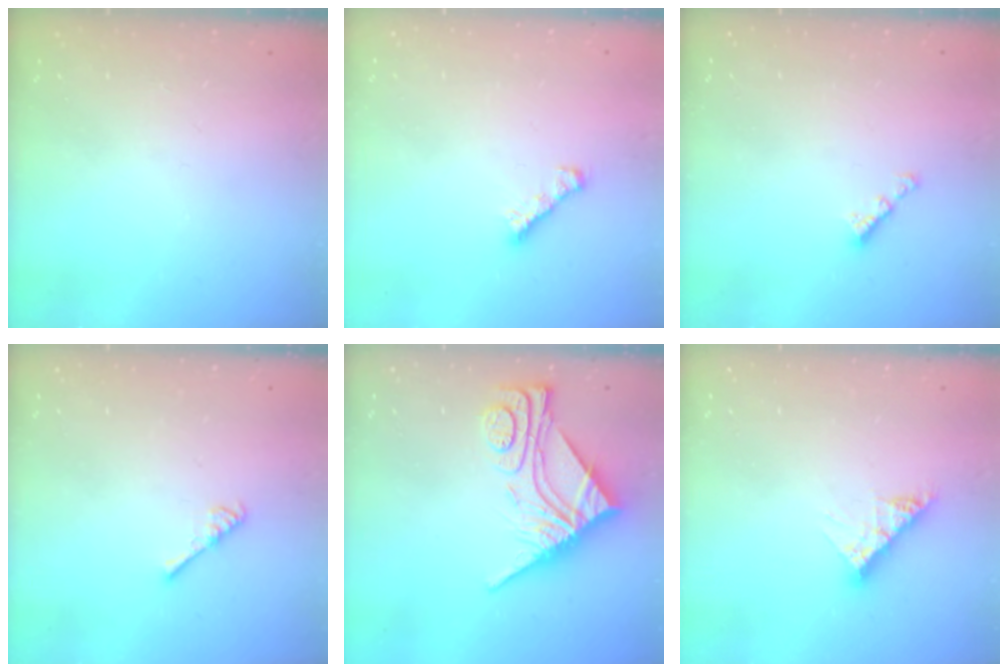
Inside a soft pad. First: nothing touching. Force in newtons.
{"total": 1.9, "press": 1.8, "slide": 0.6}
{"total": 2.3, "press": 2.3, "slide": 0.4}
{"total": 2.6, "press": 2.6, "slide": 0.5}
{"total": 11.3, "press": 11.2, "slide": 1.4}
{"total": 8.6, "press": 8.5, "slide": 0.9}